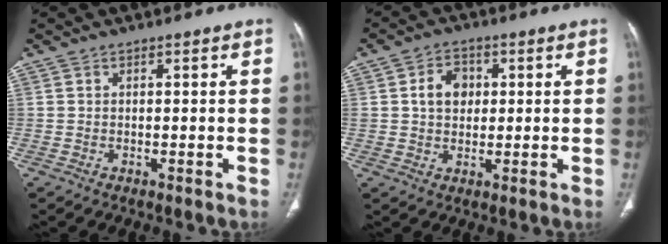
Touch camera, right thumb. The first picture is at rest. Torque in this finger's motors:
{"motor_torque": [0.10, 0.05, 0.74, 0.06, 0.00]}